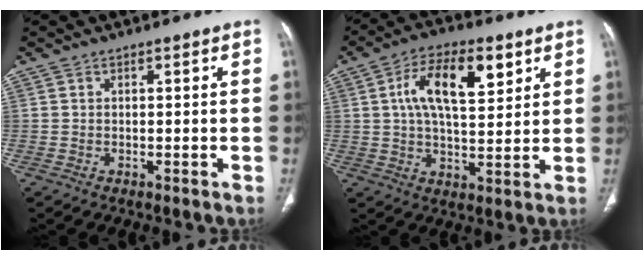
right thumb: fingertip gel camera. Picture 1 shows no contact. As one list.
[{"total": 13.5, "force": [4.8, 6.2, 11.0], "torque": [-0.172, -0.004, 0.079]}]